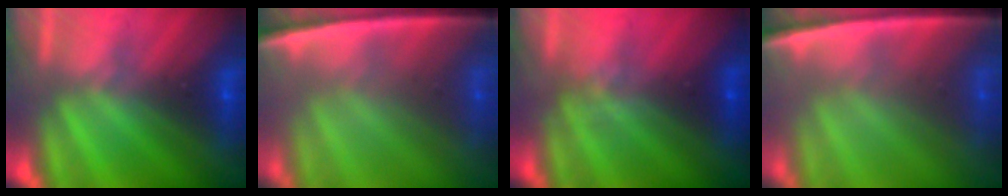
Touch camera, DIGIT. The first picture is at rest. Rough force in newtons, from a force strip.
{"total": 7.7}
{"total": 1.2}
{"total": 7.7}